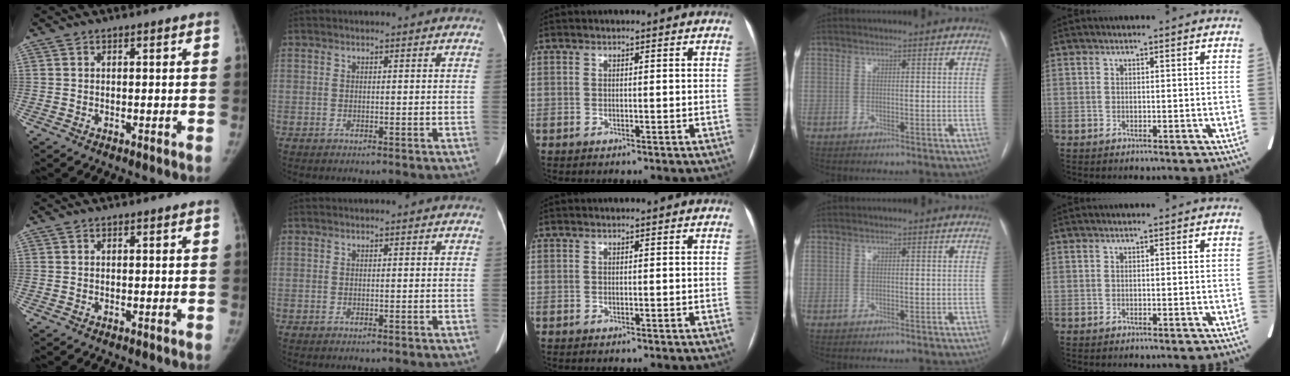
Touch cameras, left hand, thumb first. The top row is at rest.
{}